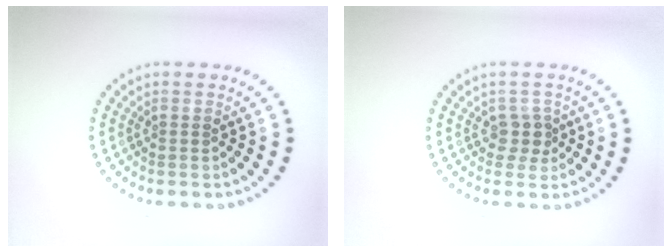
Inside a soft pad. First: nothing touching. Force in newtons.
{"total": 1.7, "press": 1.4, "slide": 1.0}